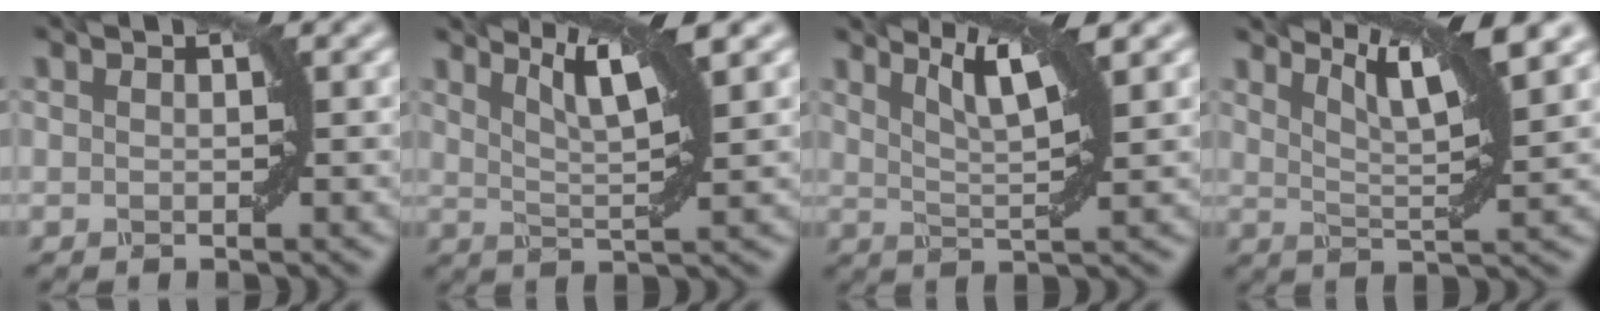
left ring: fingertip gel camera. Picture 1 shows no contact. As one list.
[{"total": 4.8, "force": [2.7, 0.9, 3.9], "torque": [-0.065, 0.005, 0.052]}, {"total": 4.5, "force": [2.4, 1.0, 3.7], "torque": [-0.062, 0.005, 0.044]}, {"total": 6.8, "force": [4.5, 1.2, 4.9], "torque": [-0.070, 0.012, 0.074]}]